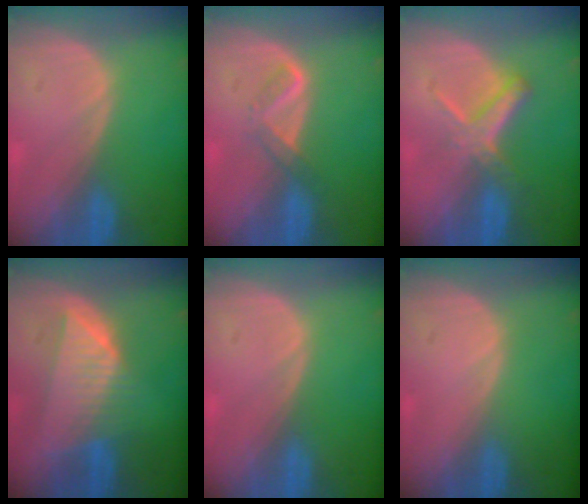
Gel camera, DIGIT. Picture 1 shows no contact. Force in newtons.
{"total": 2.8, "press": 2.7, "slide": 0.7}
{"total": 5.6, "press": 5.1, "slide": 2.4}
{"total": 7.6, "press": 7.0, "slide": 3.0}
{"total": 0.0}
{"total": 0.0}